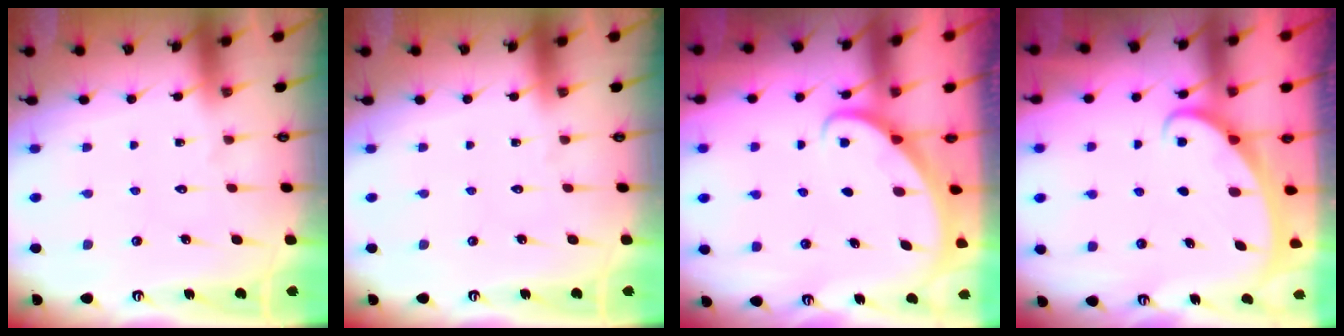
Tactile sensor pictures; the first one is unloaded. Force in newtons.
{"total": 0.0}
{"total": 2.2, "press": 2.2, "slide": 0.2}
{"total": 2.1, "press": 2.1, "slide": 0.4}